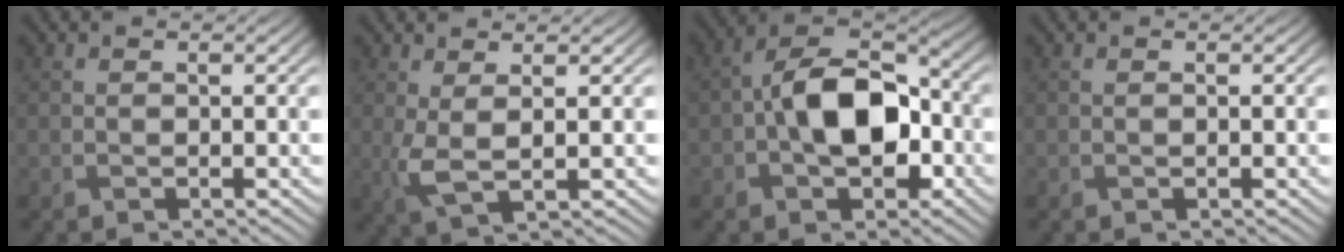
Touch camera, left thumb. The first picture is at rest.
{"total": 3.6, "force": [0.6, 1.0, 3.4], "torque": [-0.083, -0.003, 0.012]}
{"total": 11.1, "force": [-1.1, 6.8, 8.7], "torque": [-0.153, 0.012, -0.028]}
{"total": 0.0}